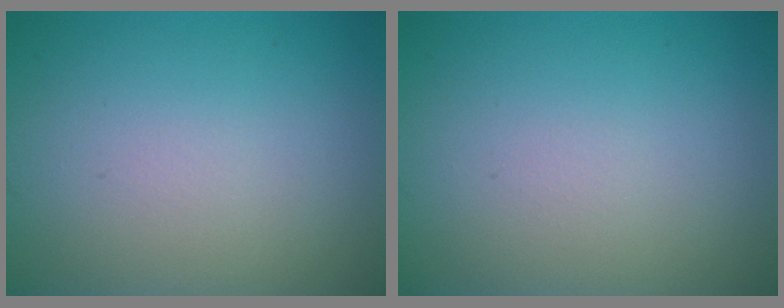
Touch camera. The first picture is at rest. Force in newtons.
{"total": 0.0}